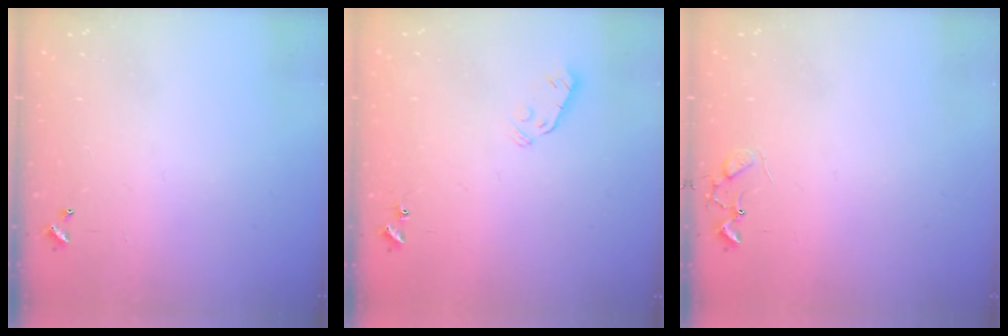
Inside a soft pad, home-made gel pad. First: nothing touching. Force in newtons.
{"total": 3.8, "press": 3.7, "slide": 0.8}
{"total": 6.2, "press": 6.2, "slide": 0.4}